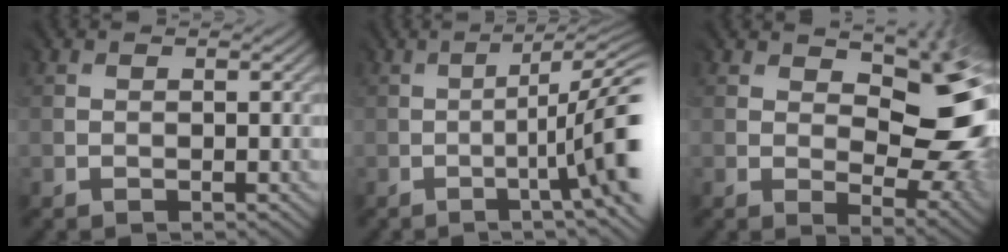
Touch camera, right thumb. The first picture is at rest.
{"total": 11.1, "force": [-1.9, 2.5, 10.7], "torque": [-0.142, -0.005, -0.020]}
{"total": 13.9, "force": [3.0, 7.7, 11.2], "torque": [-0.131, -0.005, 0.058]}